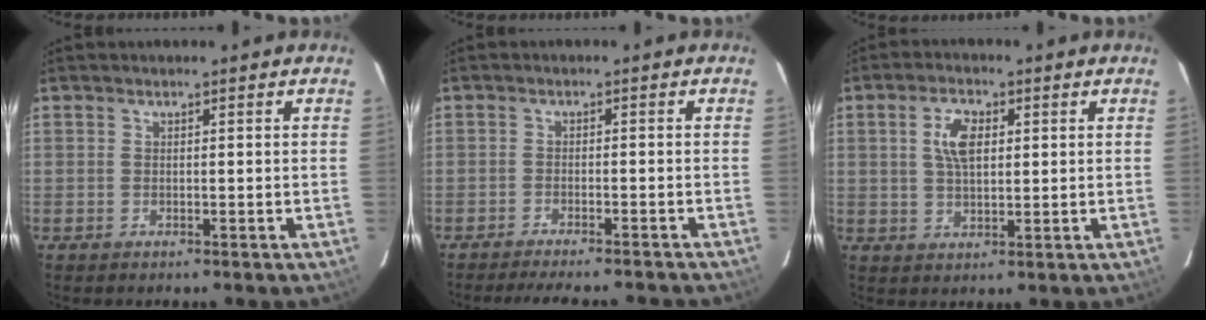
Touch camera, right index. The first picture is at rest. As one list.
[{"total": 11.6, "force": [-10.5, 1.6, 4.7], "torque": [-0.099, -0.010, -0.145]}, {"total": 6.0, "force": [1.6, 3.1, 4.8], "torque": [-0.090, 0.009, 0.031]}]